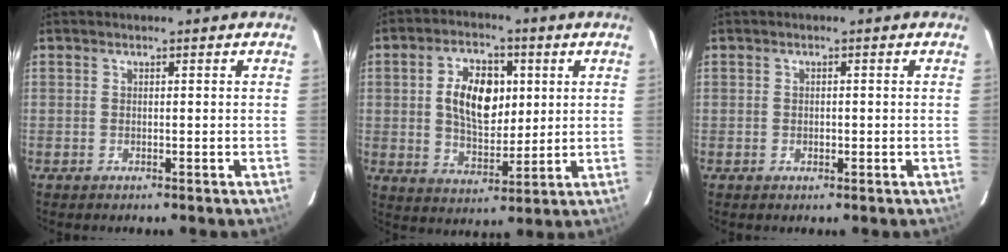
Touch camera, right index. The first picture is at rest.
{"total": 11.5, "force": [2.2, 6.9, 9.0], "torque": [-0.157, 0.016, 0.046]}
{"total": 1.1, "force": [-0.2, 0.9, 0.5], "torque": [-0.008, 0.002, -0.003]}